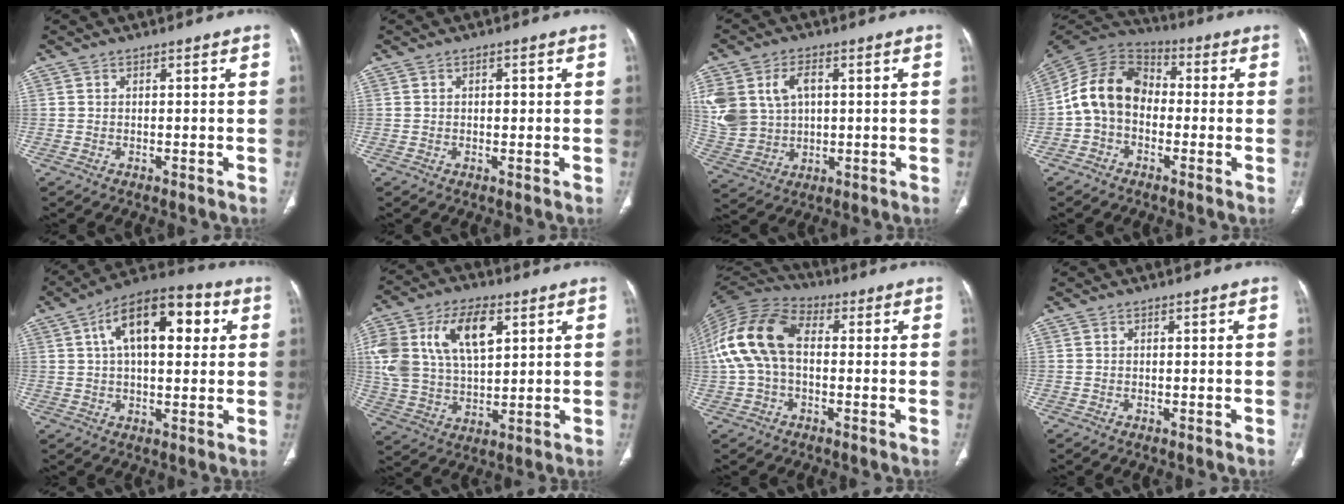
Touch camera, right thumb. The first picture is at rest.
{"total": 1.5, "force": [0.2, 0.8, 1.3], "torque": [-0.018, 0.001, 0.004]}
{"total": 16.4, "force": [3.8, 12.0, 10.4], "torque": [-0.246, 0.012, 0.092]}
{"total": 12.7, "force": [-1.4, 9.5, 8.3], "torque": [-0.143, 0.039, -0.042]}
{"total": 16.8, "force": [5.0, 8.1, 13.9], "torque": [-0.194, 0.020, 0.071]}
{"total": 18.9, "force": [6.4, 10.7, 14.2], "torque": [-0.276, -0.006, 0.120]}
{"total": 15.0, "force": [0.8, 9.4, 11.6], "torque": [-0.244, 0.038, 0.005]}
{"total": 0.0}